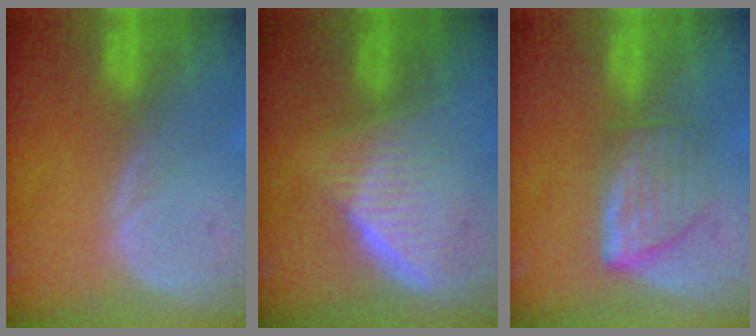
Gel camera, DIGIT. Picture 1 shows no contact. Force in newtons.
{"total": 6.5, "press": 5.9, "slide": 2.7}
{"total": 6.0, "press": 5.4, "slide": 2.7}